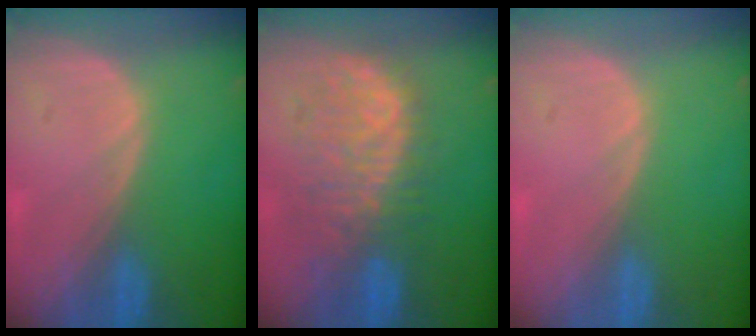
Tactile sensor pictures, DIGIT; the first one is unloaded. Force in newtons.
{"total": 10.3, "press": 9.4, "slide": 4.3}
{"total": 0.0}